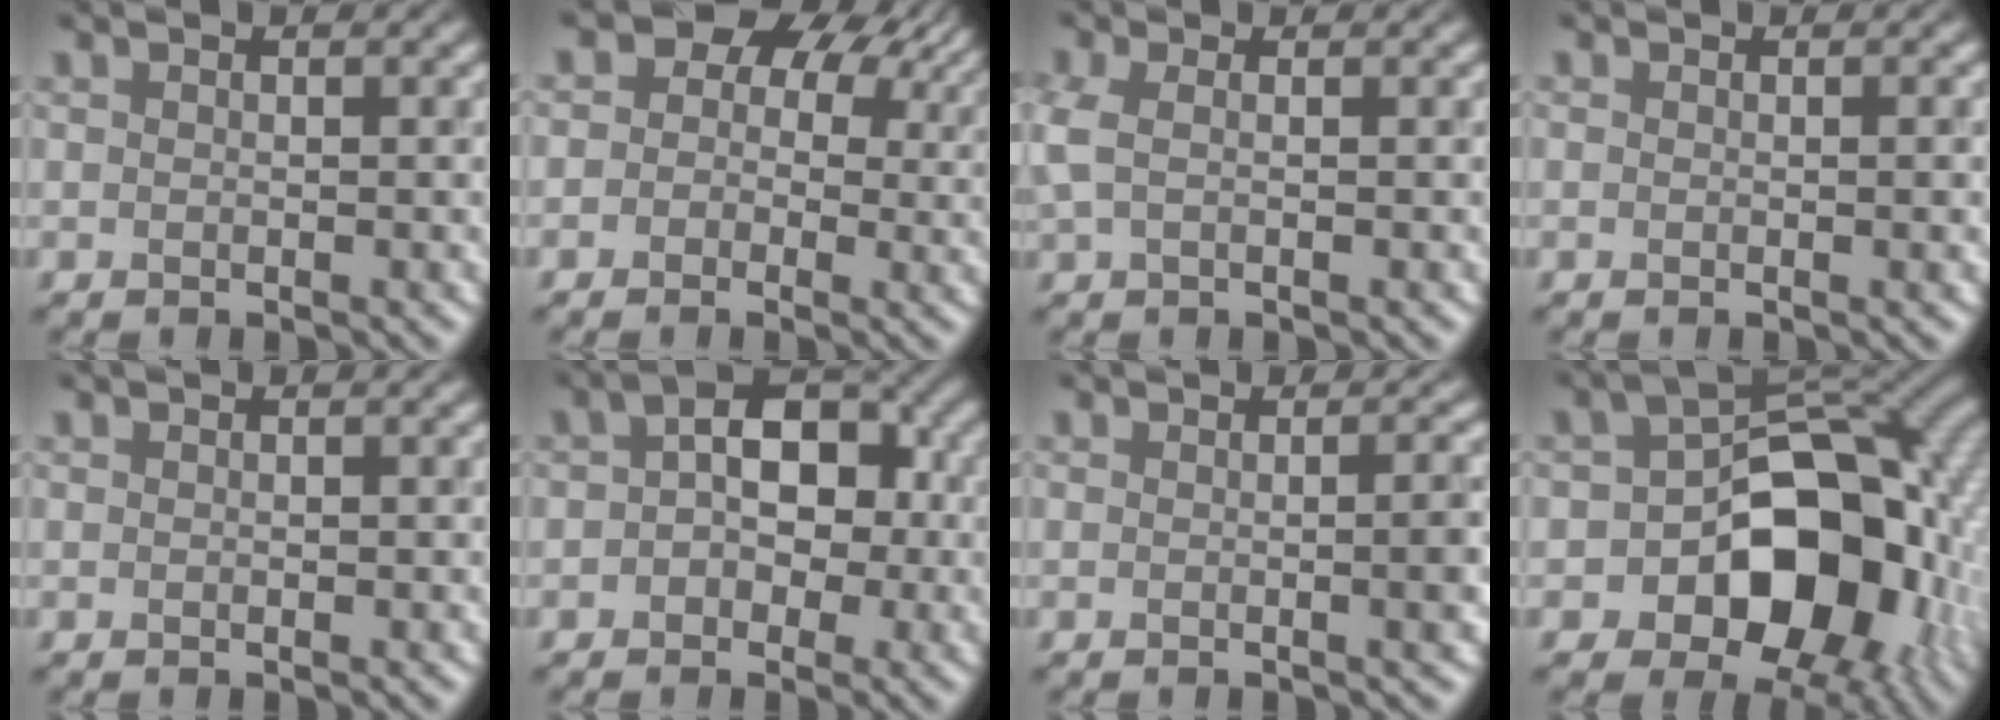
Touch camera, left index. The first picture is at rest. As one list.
[{"total": 7.2, "force": [2.3, 5.3, 4.2], "torque": [-0.030, 0.024, -0.005]}, {"total": 1.6, "force": [0.0, 0.7, 1.4], "torque": [-0.045, 0.001, 0.001]}, {"total": 0.9, "force": [-0.1, 0.2, 0.9], "torque": [-0.009, -0.003, -0.001]}, {"total": 0.0}, {"total": 5.4, "force": [0.4, 3.5, 4.1], "torque": [-0.044, 0.013, 0.000]}, {"total": 3.2, "force": [-0.2, 1.1, 3.0], "torque": [-0.018, 0.005, -0.002]}, {"total": 13.3, "force": [-3.9, 8.9, 9.1], "torque": [-0.102, -0.009, -0.061]}]